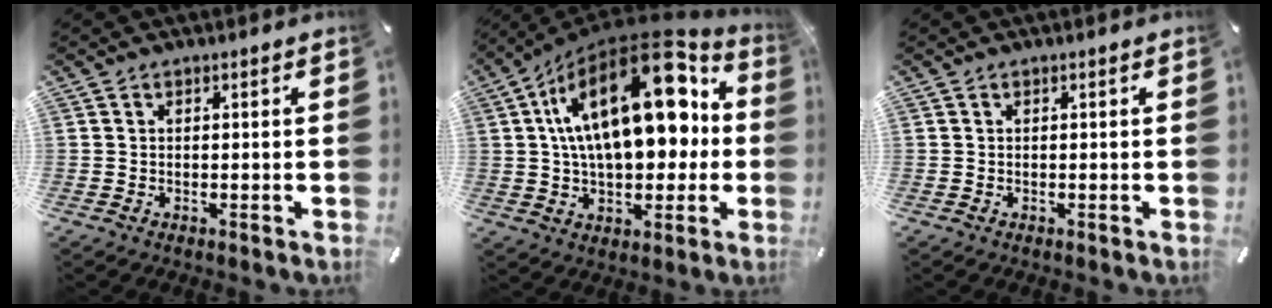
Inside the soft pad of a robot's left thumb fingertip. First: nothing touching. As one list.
[{"total": 25.3, "force": [7.5, 13.0, 20.3], "torque": [-0.335, -0.034, 0.119]}, {"total": 0.0}]